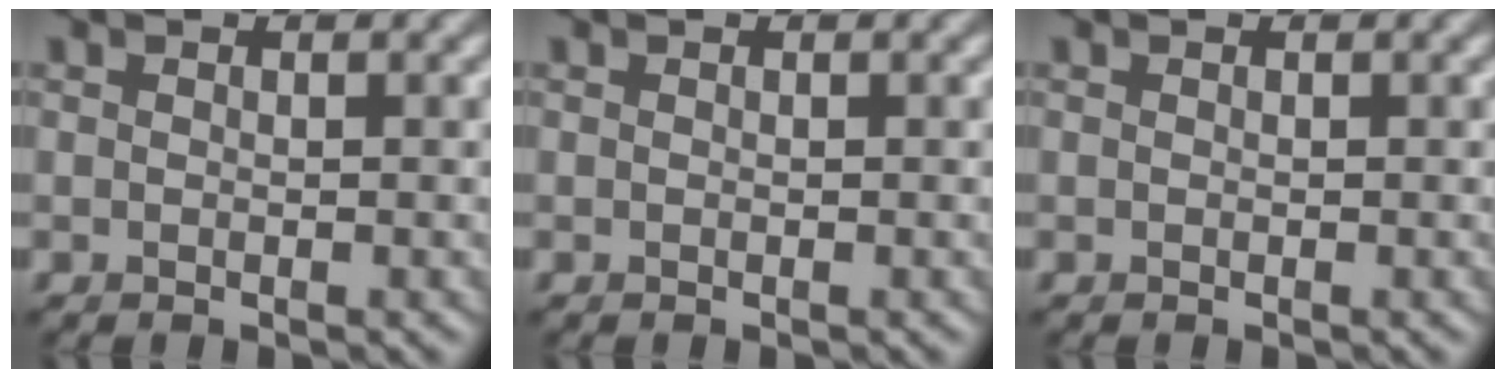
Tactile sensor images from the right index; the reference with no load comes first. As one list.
[{"total": 0.0}, {"total": 0.0}]